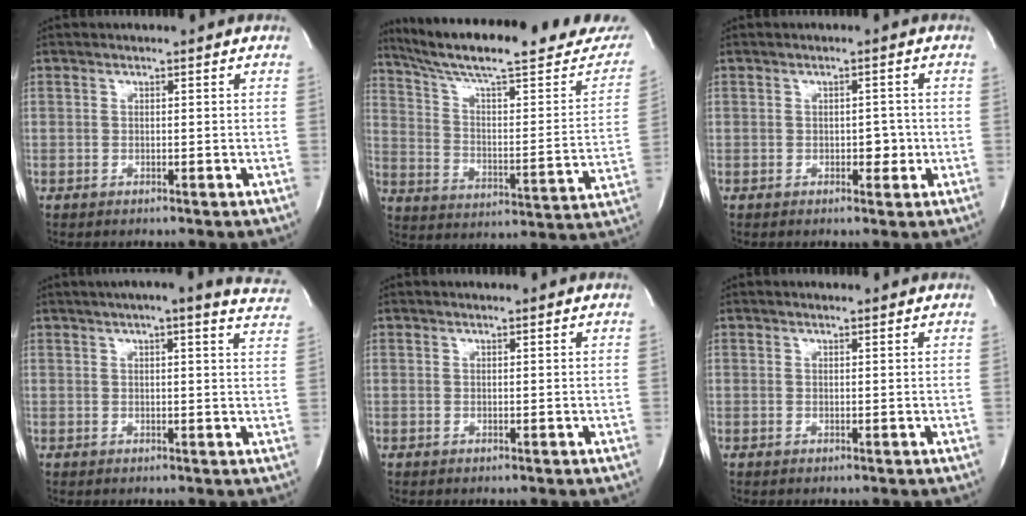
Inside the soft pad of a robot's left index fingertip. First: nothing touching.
{"total": 28.9, "force": [24.7, 4.3, 14.5], "torque": [-0.224, -0.042, 0.335]}
{"total": 2.2, "force": [-0.4, 1.3, 1.6], "torque": [-0.018, 0.003, -0.004]}
{"total": 14.7, "force": [12.8, 1.4, 7.0], "torque": [-0.092, -0.003, 0.138]}
{"total": 0.6, "force": [0.6, 0.1, 0.2], "torque": [-0.011, 0.001, 0.010]}
{"total": 1.1, "force": [1.0, 0.3, 0.4], "torque": [-0.014, 0.006, 0.017]}